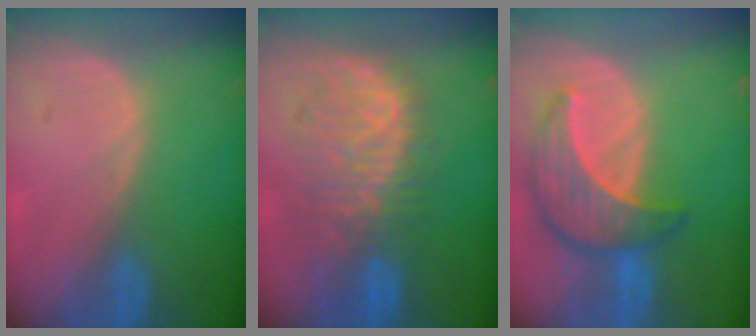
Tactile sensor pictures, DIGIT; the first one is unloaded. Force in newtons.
{"total": 10.3, "press": 9.4, "slide": 4.3}
{"total": 8.6, "press": 7.7, "slide": 3.8}